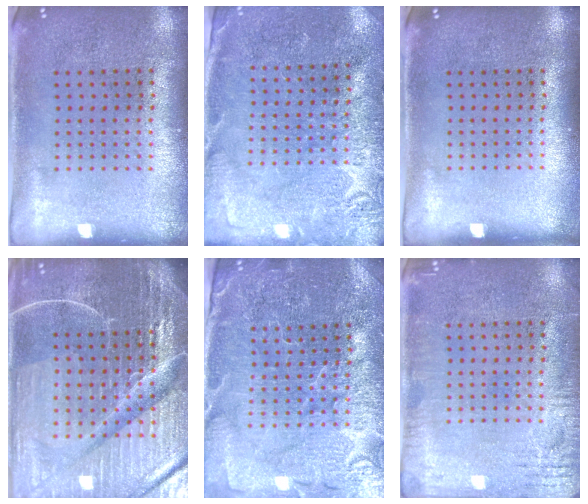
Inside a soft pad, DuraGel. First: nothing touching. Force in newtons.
{"total": 2.8, "press": 2.7, "slide": 0.5}
{"total": 0.0}
{"total": 7.1, "press": 6.2, "slide": 3.5}
{"total": 4.1, "press": 4.0, "slide": 1.1}
{"total": 3.0, "press": 3.0, "slide": 0.2}